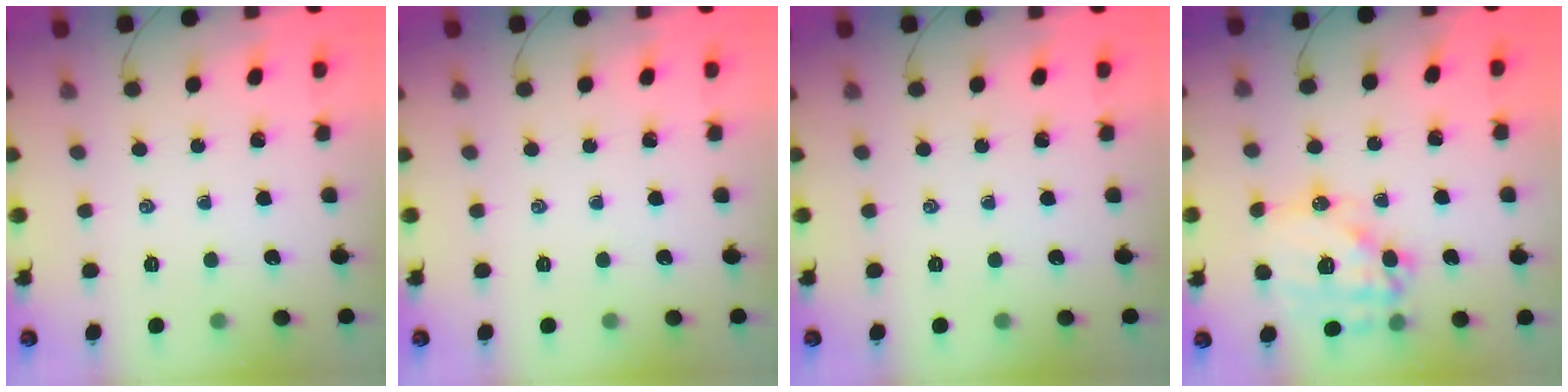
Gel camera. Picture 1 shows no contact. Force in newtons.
{"total": 0.0}
{"total": 0.0}
{"total": 15.9, "press": 15.7, "slide": 2.6}